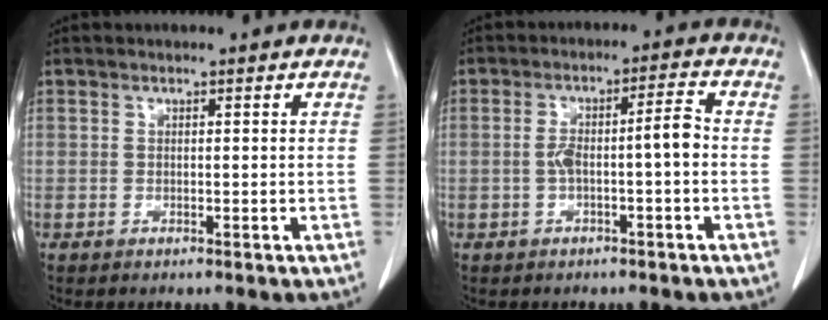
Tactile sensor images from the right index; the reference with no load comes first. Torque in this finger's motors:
{"motor_torque": [0.18, 0.00, 0.10, 0.04]}